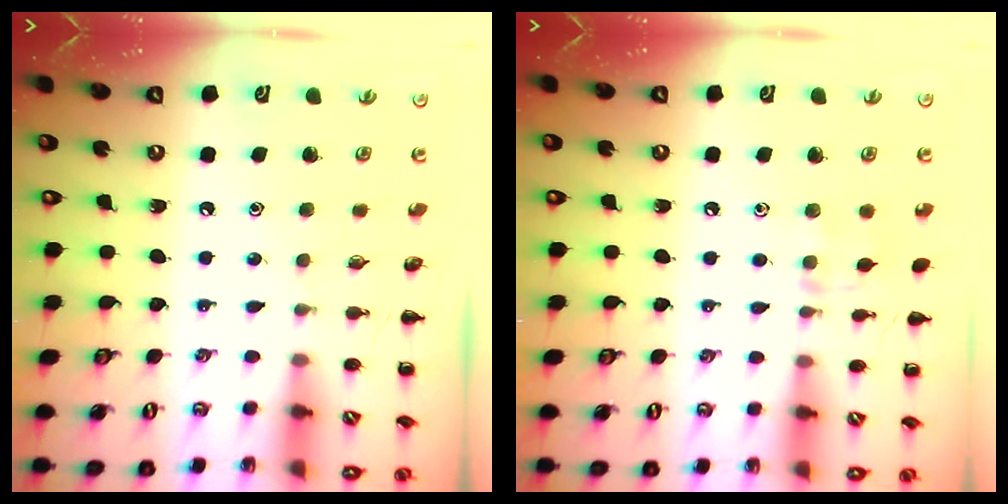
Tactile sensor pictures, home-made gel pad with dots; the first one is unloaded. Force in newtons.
{"total": 6.0, "press": 5.8, "slide": 1.7}